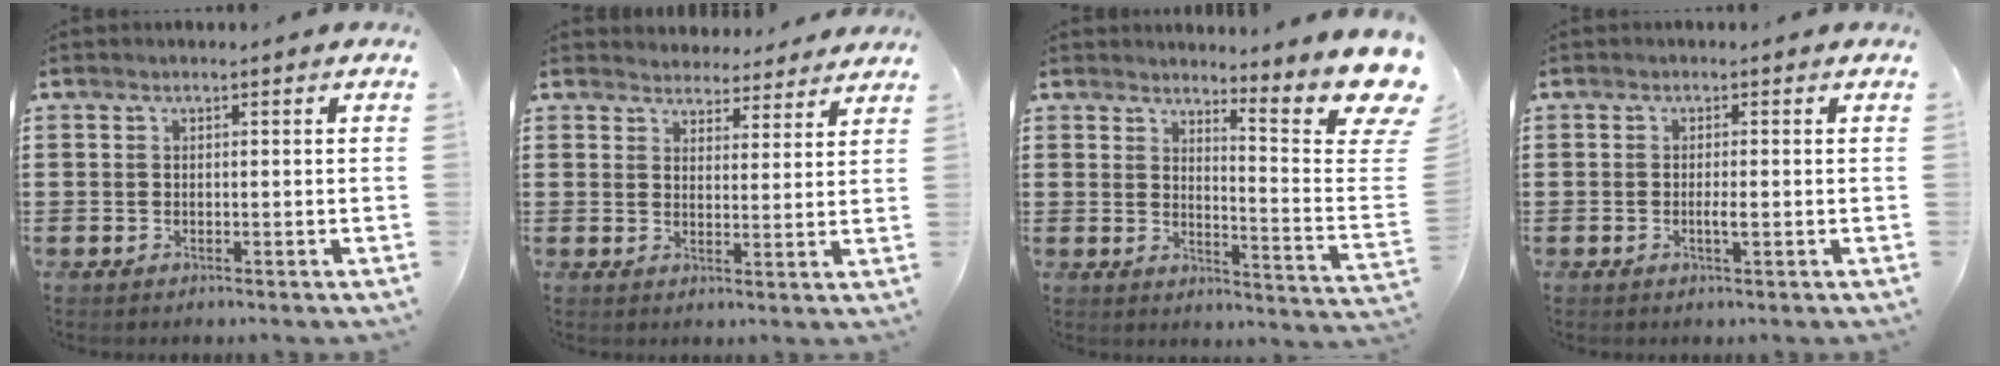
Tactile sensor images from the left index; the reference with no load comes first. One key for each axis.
{"total": 4.1, "fx": 4.0, "fy": 0.7, "fz": -0.1, "tx": -0.015, "ty": -0.016, "tz": 0.073}
{"total": 8.8, "fx": 6.5, "fy": 0.8, "fz": 5.8, "tx": -0.085, "ty": -0.066, "tz": 0.106}
{"total": 1.5, "fx": -0.2, "fy": 0.2, "fz": 1.4, "tx": -0.026, "ty": -0.003, "tz": -0.004}